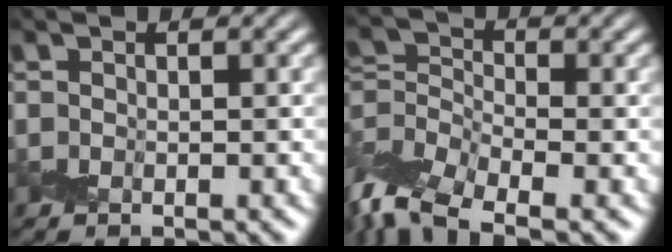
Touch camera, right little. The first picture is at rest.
{"total": 6.8, "force": [-4.6, 2.8, 4.2], "torque": [-0.085, -0.003, -0.108]}